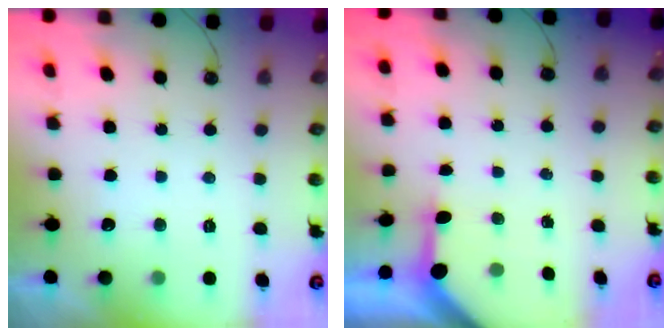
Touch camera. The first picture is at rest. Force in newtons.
{"total": 3.2, "press": 3.2, "slide": 0.3}